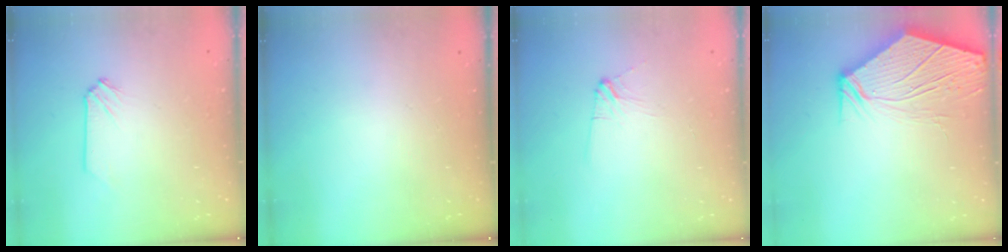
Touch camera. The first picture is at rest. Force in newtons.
{"total": 0.0}
{"total": 3.9, "press": 3.9, "slide": 0.6}
{"total": 11.7, "press": 11.5, "slide": 1.9}